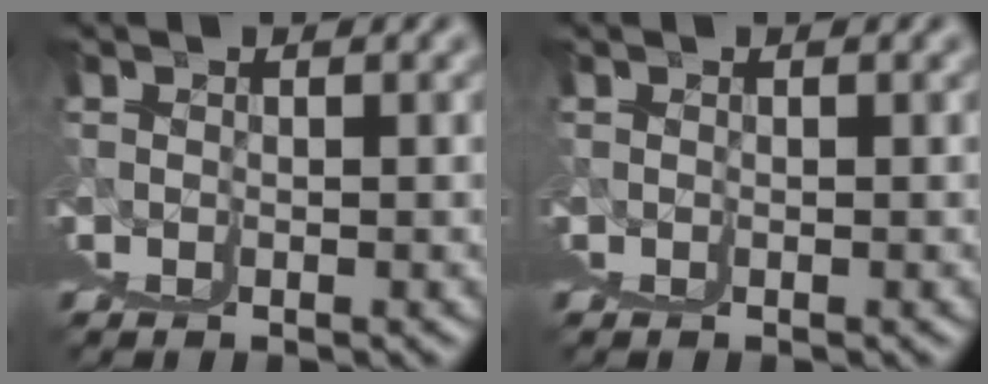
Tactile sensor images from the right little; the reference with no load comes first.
{"total": 0.0}